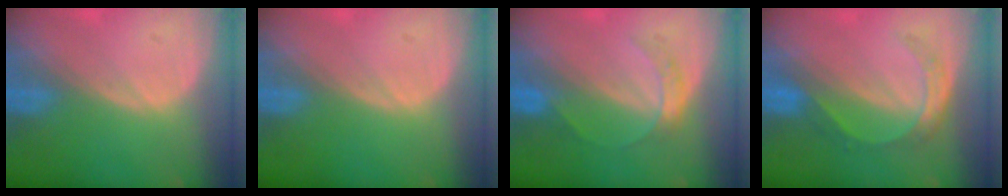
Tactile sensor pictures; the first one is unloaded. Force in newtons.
{"total": 0.0}
{"total": 3.5, "press": 3.5, "slide": 0.4}
{"total": 5.5, "press": 4.7, "slide": 2.8}